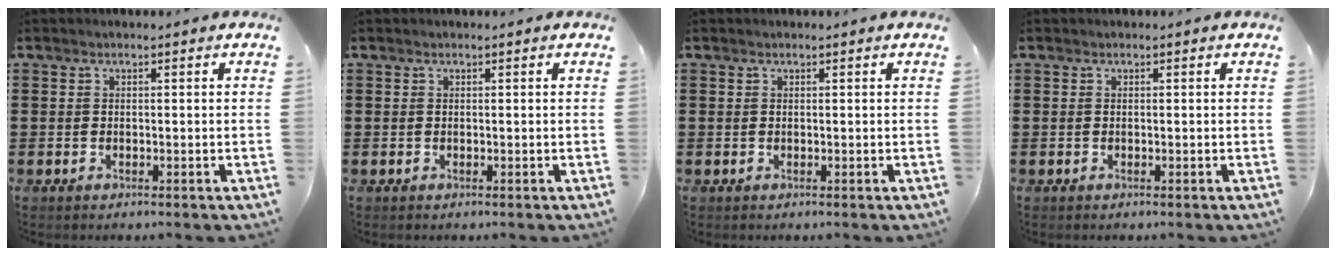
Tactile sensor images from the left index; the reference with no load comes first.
{"total": 0.0}
{"total": 0.0}
{"total": 0.0}